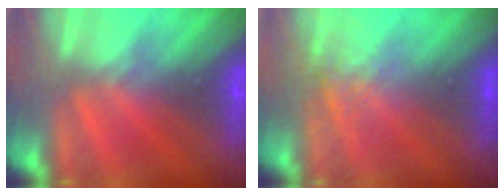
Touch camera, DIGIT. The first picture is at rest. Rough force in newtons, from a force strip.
{"total": 1.3}